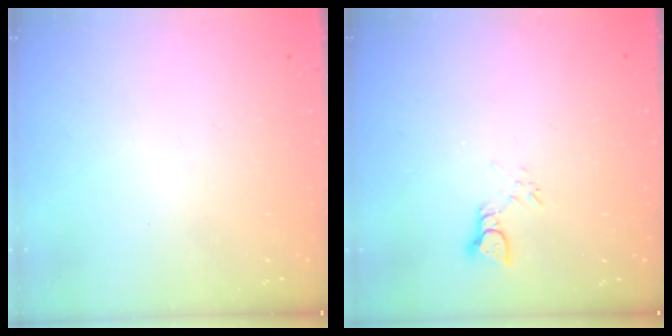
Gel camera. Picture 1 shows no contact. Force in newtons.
{"total": 2.2, "press": 2.2, "slide": 0.1}